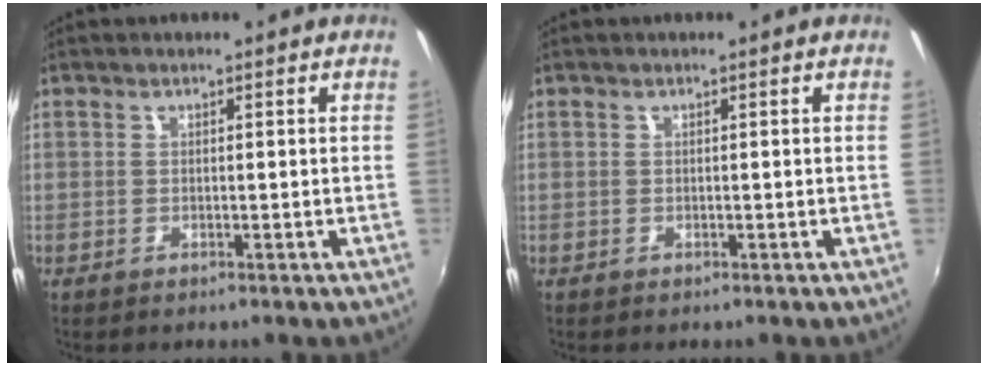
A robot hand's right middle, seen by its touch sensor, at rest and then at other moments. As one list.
[{"total": 0.0}]